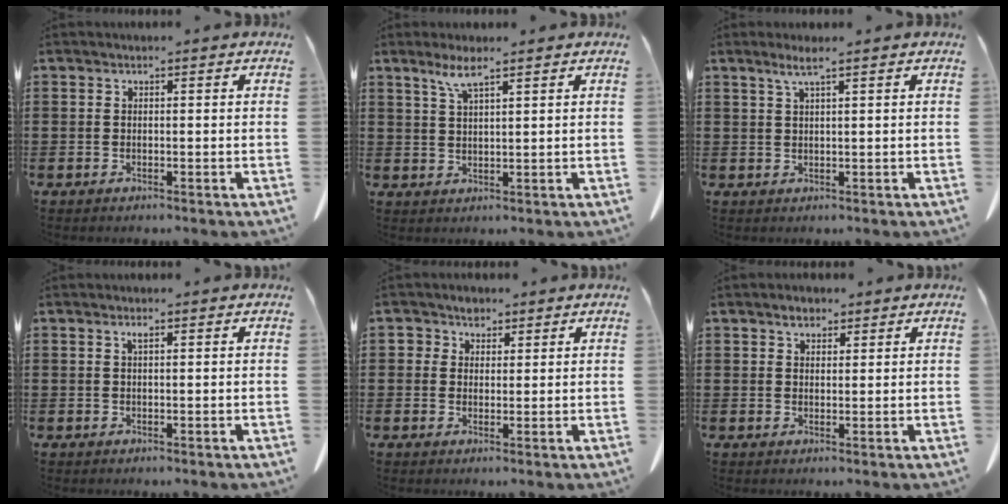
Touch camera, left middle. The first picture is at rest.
{"total": 3.9, "force": [2.6, 0.4, 2.8], "torque": [-0.062, 0.002, 0.047]}
{"total": 2.3, "force": [1.4, -0.2, 1.8], "torque": [-0.038, -0.001, 0.026]}
{"total": 0.9, "force": [0.4, 0.1, 0.8], "torque": [-0.017, 0.000, 0.009]}
{"total": 3.0, "force": [1.8, 2.2, 0.7], "torque": [-0.008, 0.003, 0.029]}
{"total": 2.3, "force": [1.9, 1.0, 0.9], "torque": [-0.013, 0.001, 0.034]}